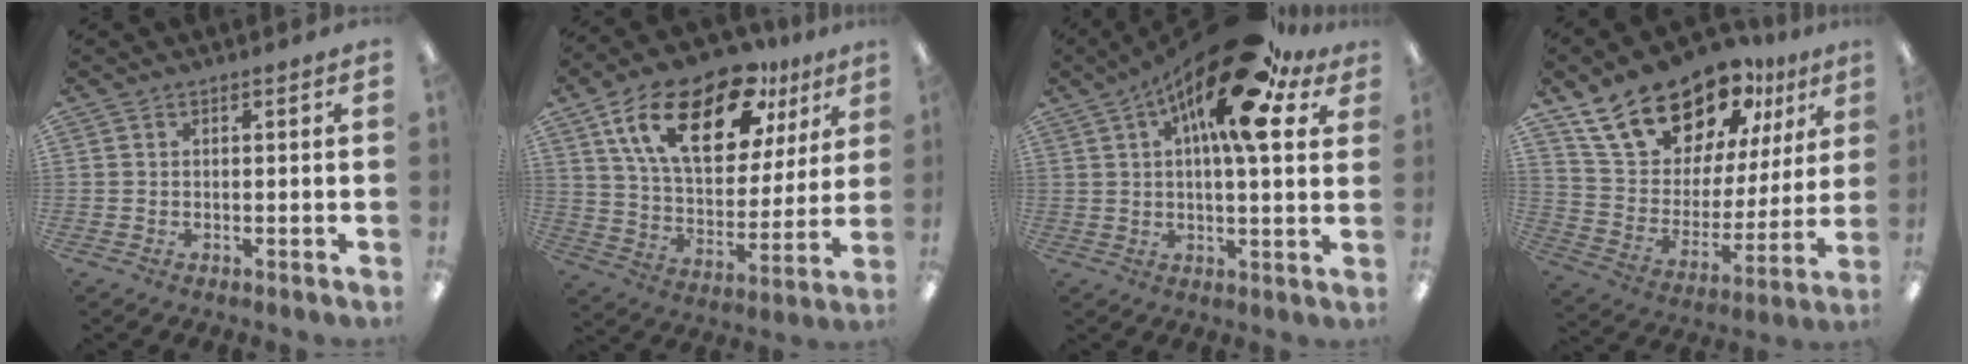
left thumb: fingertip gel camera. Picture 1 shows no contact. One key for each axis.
{"total": 23.3, "fx": 13.2, "fy": 11.3, "fz": 15.5, "tx": -0.277, "ty": -0.053, "tz": 0.227}
{"total": 19.6, "fx": 9.9, "fy": 6.2, "fz": 15.7, "tx": -0.239, "ty": -0.046, "tz": 0.153}
{"total": 22.0, "fx": 16.1, "fy": 11.1, "fz": 10.0, "tx": -0.181, "ty": -0.095, "tz": 0.291}